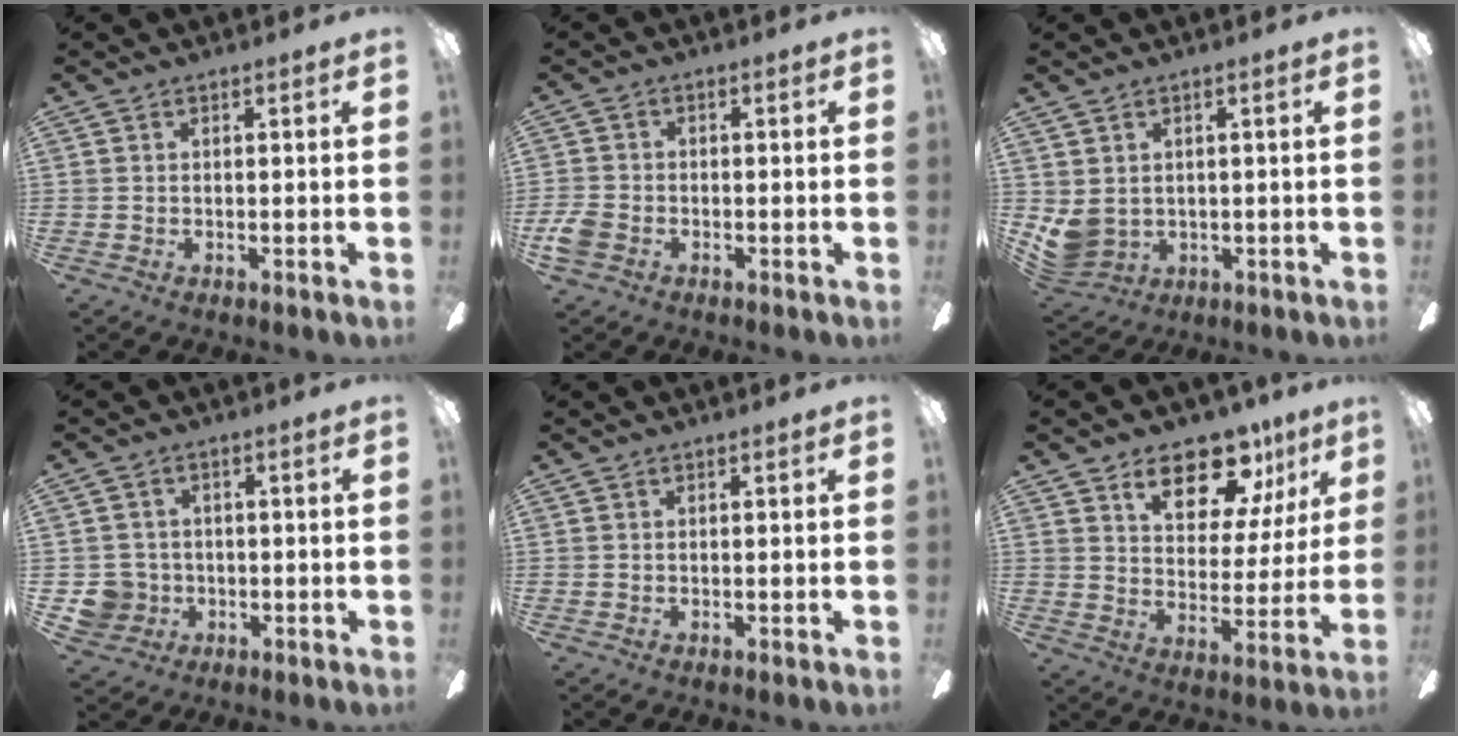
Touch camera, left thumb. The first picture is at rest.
{"total": 4.7, "force": [-2.3, 3.3, 2.4], "torque": [-0.053, 0.011, -0.044]}
{"total": 5.8, "force": [0.0, 5.3, 2.3], "torque": [-0.068, -0.007, -0.002]}
{"total": 6.2, "force": [-1.4, 5.9, 1.1], "torque": [-0.042, 0.010, -0.024]}
{"total": 0.0}
{"total": 18.5, "force": [11.6, 10.1, 10.3], "torque": [-0.169, -0.059, 0.204]}